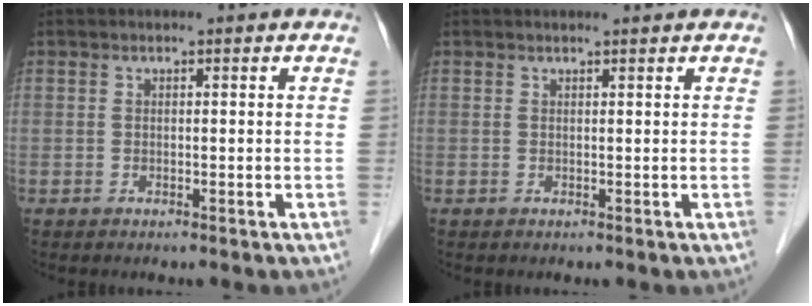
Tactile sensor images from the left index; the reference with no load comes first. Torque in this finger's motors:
{"motor_torque": [0.03, -0.07, -0.07, -0.03]}